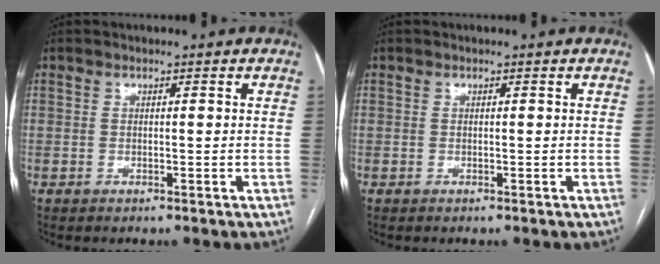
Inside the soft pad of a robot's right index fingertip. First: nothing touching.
{"total": 0.0}